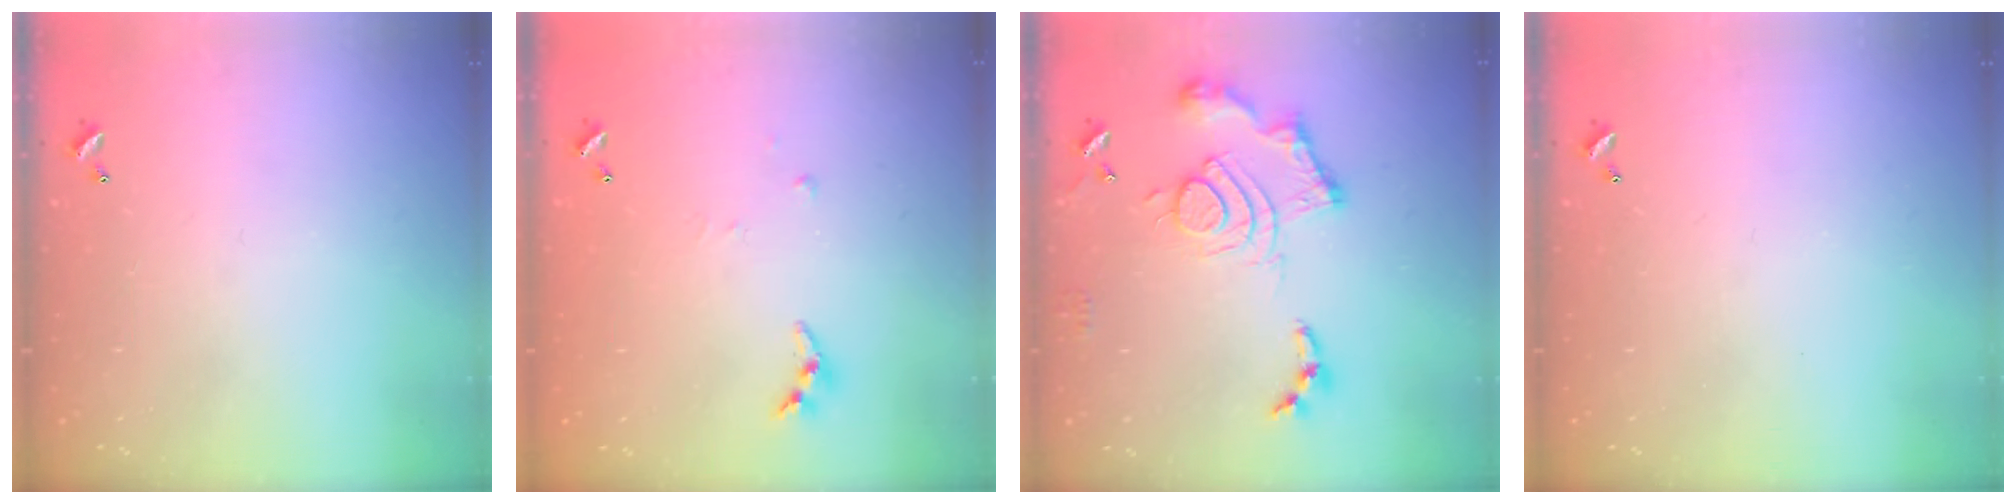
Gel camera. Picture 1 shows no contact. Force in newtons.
{"total": 4.4, "press": 4.4, "slide": 0.3}
{"total": 15.7, "press": 15.6, "slide": 1.4}
{"total": 0.0}